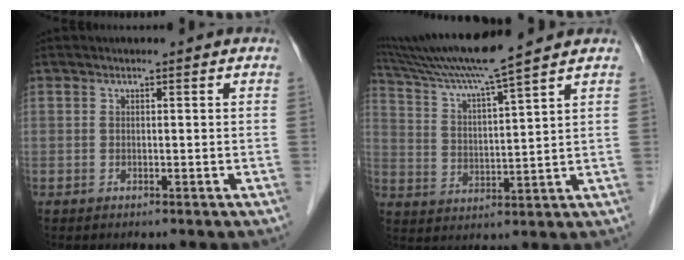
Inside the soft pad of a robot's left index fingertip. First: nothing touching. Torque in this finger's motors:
{"motor_torque": [1.00, -1.13, 0.46, 0.14]}